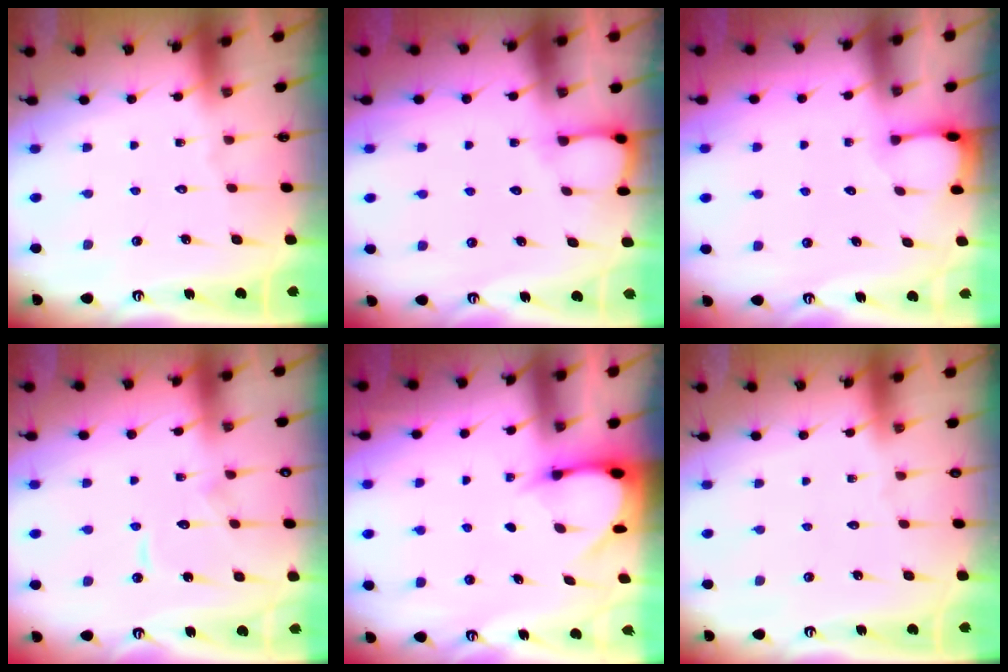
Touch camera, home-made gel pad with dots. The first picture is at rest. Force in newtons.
{"total": 2.6, "press": 2.6, "slide": 0.3}
{"total": 2.0, "press": 2.0, "slide": 0.3}
{"total": 8.5, "press": 8.5, "slide": 0.7}
{"total": 3.7, "press": 3.7, "slide": 0.2}
{"total": 0.0}